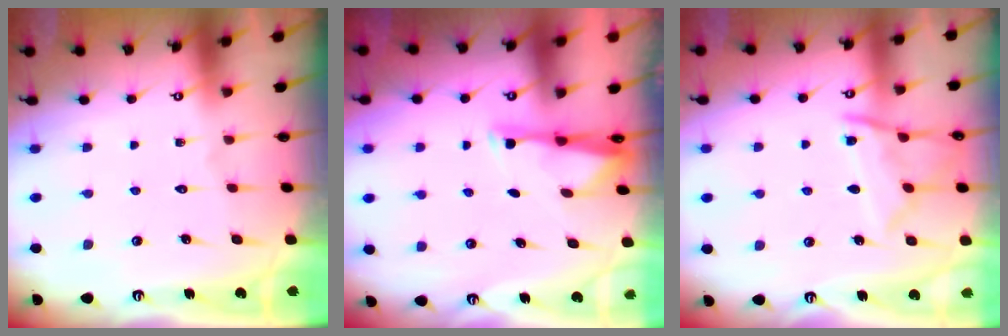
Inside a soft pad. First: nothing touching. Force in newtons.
{"total": 2.9, "press": 2.9, "slide": 0.6}
{"total": 10.8, "press": 10.7, "slide": 1.1}